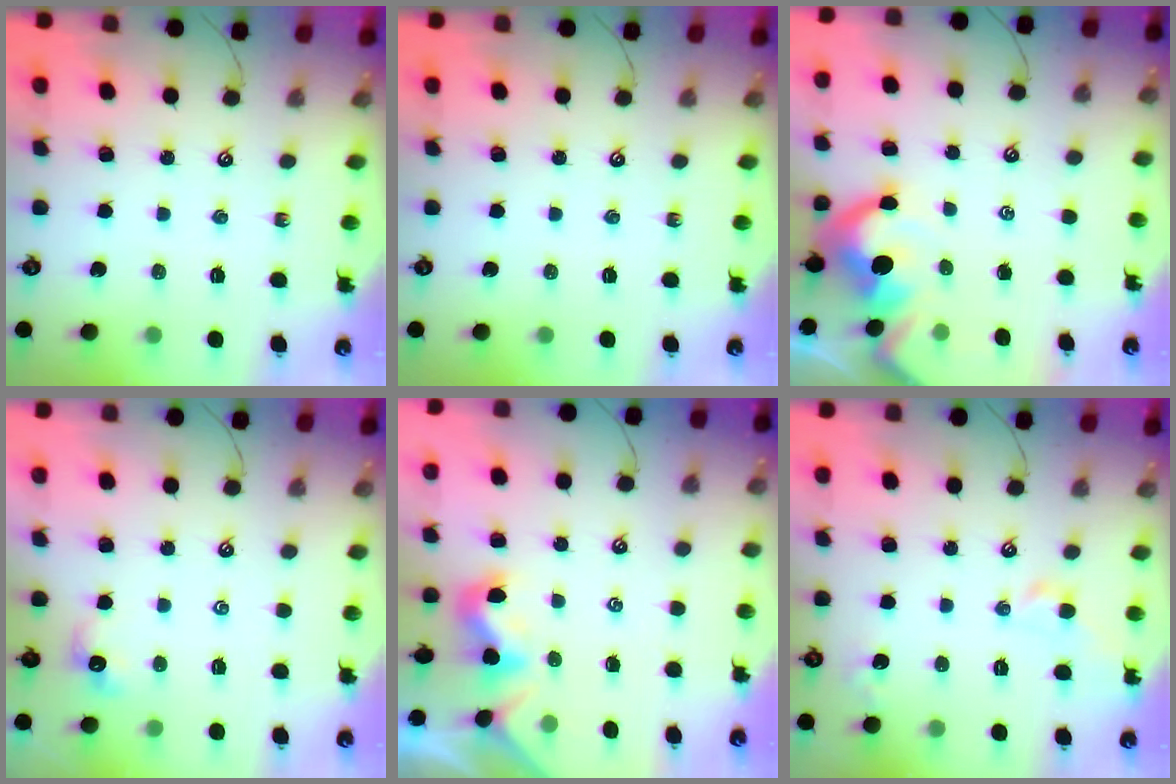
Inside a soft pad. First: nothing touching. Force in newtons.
{"total": 0.0}
{"total": 8.3, "press": 8.2, "slide": 1.4}
{"total": 2.3, "press": 2.2, "slide": 0.4}
{"total": 1.3, "press": 1.2, "slide": 0.6}
{"total": 3.9, "press": 3.8, "slide": 0.7}